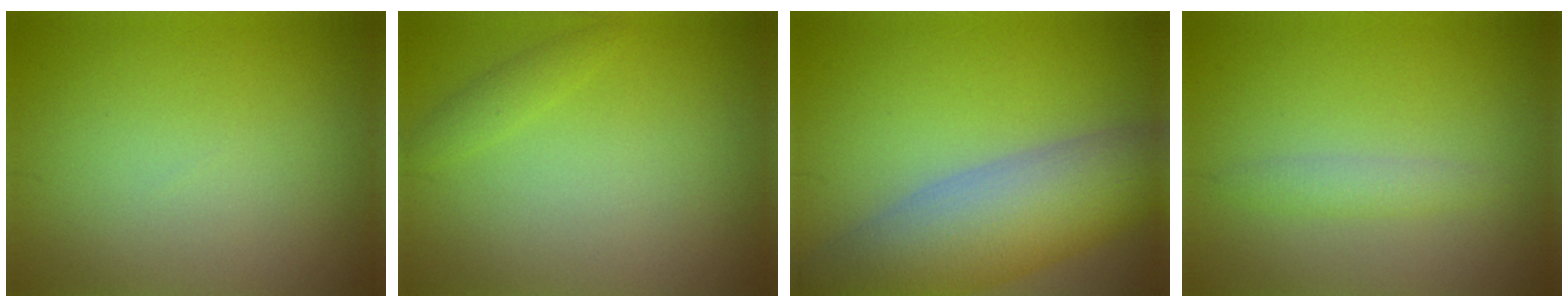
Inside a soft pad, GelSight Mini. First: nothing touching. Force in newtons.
{"total": 1.2, "press": 1.2, "slide": 0.1}
{"total": 9.6, "press": 9.6, "slide": 0.6}
{"total": 1.5, "press": 1.4, "slide": 0.1}